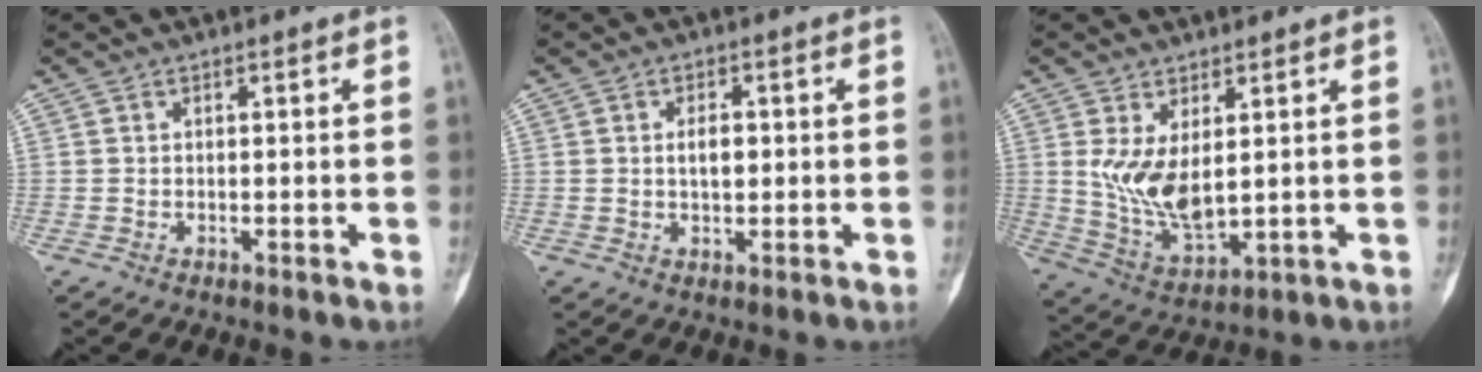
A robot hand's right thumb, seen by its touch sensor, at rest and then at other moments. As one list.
[{"total": 3.3, "force": [0.3, 1.8, 2.7], "torque": [-0.034, 0.000, 0.005]}, {"total": 9.5, "force": [1.8, 4.7, 8.1], "torque": [-0.148, -0.021, 0.054]}]